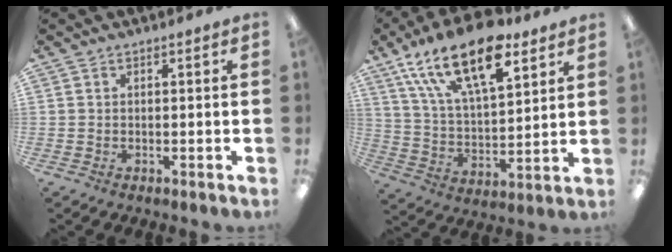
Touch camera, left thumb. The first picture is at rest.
{"total": 21.3, "force": [13.4, 9.3, 13.8], "torque": [-0.244, -0.061, 0.230]}